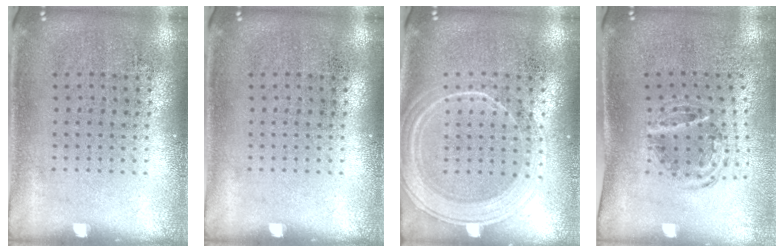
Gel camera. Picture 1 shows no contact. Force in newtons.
{"total": 0.0}
{"total": 1.8, "press": 1.8, "slide": 0.4}
{"total": 1.1, "press": 1.0, "slide": 0.3}